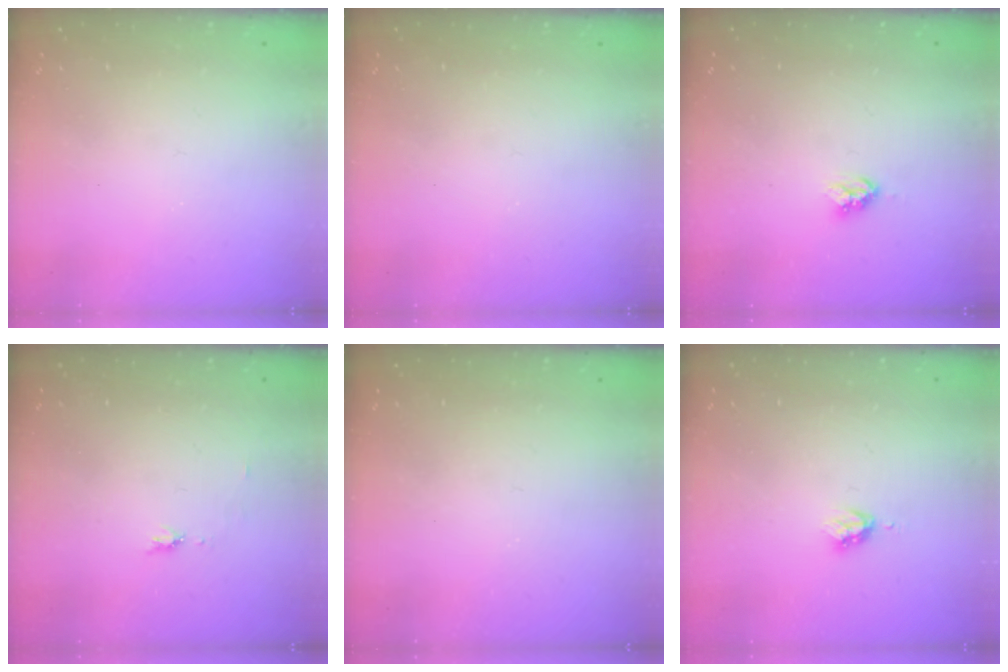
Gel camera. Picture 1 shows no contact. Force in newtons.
{"total": 0.0}
{"total": 3.9, "press": 3.9, "slide": 0.4}
{"total": 4.8, "press": 4.7, "slide": 0.6}
{"total": 0.0}
{"total": 2.9, "press": 2.8, "slide": 0.4}